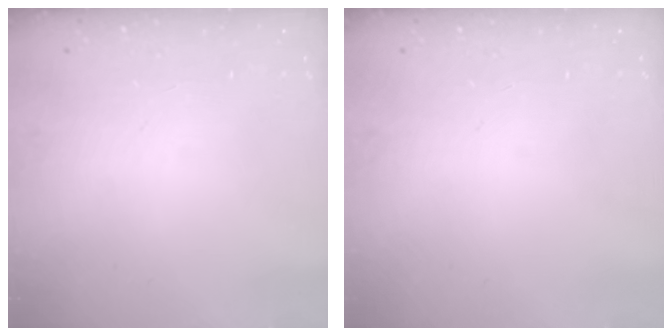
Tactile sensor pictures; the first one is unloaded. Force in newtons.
{"total": 0.0}